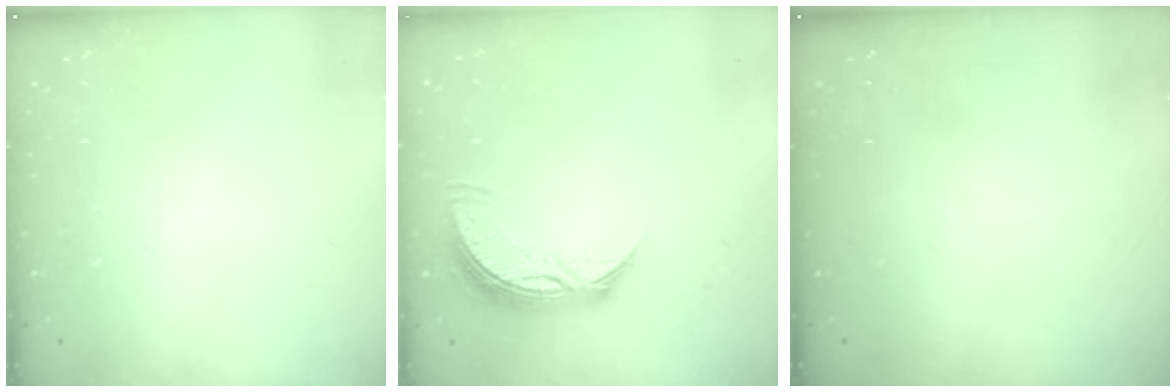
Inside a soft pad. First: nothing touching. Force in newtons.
{"total": 8.7, "press": 8.7, "slide": 0.3}
{"total": 0.0}